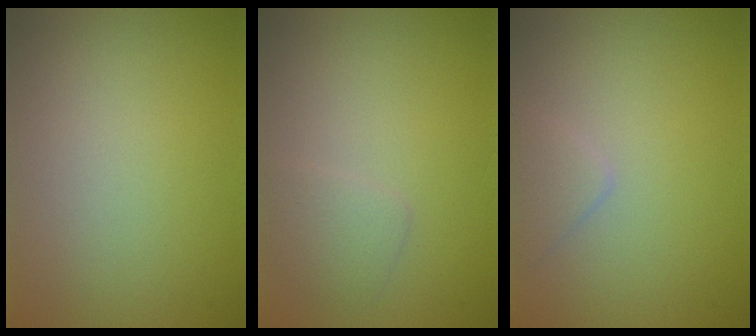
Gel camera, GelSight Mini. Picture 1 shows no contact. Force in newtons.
{"total": 1.5, "press": 1.5, "slide": 0.1}
{"total": 1.3, "press": 1.3, "slide": 0.0}